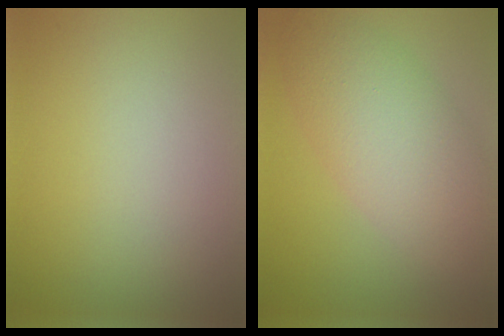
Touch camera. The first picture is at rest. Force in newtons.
{"total": 7.2, "press": 7.2, "slide": 0.6}